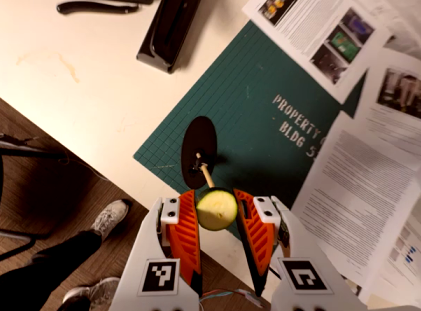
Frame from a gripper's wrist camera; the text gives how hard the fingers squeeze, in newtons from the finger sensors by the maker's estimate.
{"total": 10.6, "left": 10.5, "right": 10.7}